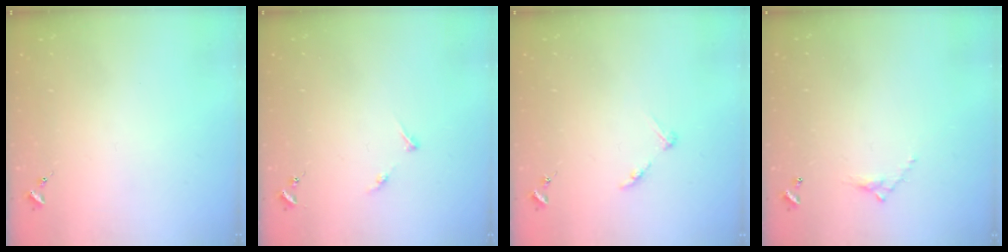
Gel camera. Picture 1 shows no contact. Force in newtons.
{"total": 4.0, "press": 3.9, "slide": 0.5}
{"total": 5.2, "press": 5.2, "slide": 0.6}
{"total": 4.6, "press": 4.6, "slide": 0.3}